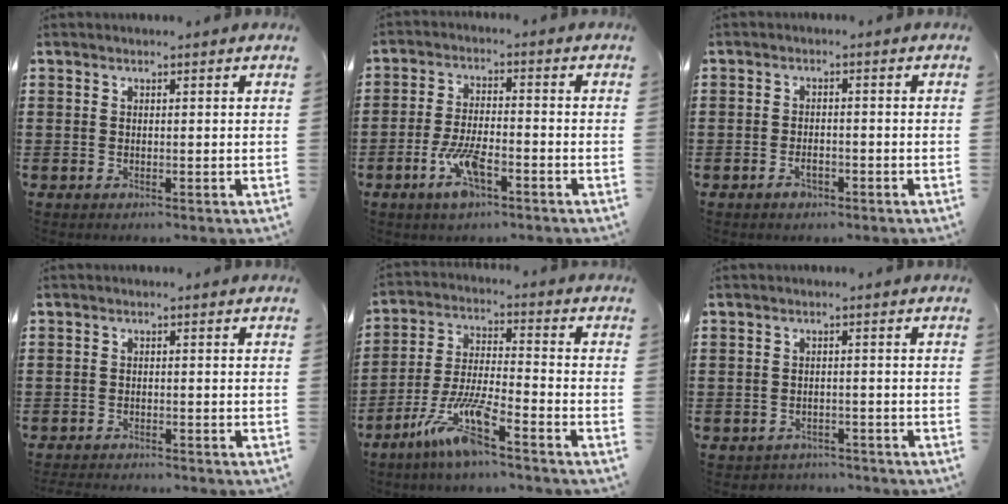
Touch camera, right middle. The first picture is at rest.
{"total": 7.1, "force": [-3.5, 2.4, 5.7], "torque": [-0.117, -0.002, -0.064]}
{"total": 2.0, "force": [-1.3, 1.0, 1.2], "torque": [-0.026, 0.001, -0.026]}
{"total": 1.7, "force": [-1.7, 0.1, 0.0], "torque": [-0.005, 0.001, -0.036]}
{"total": 9.5, "force": [-6.7, 1.0, 6.7], "torque": [-0.154, -0.012, -0.132]}
{"total": 1.8, "force": [-1.7, 0.5, -0.2], "torque": [-0.003, 0.001, -0.041]}